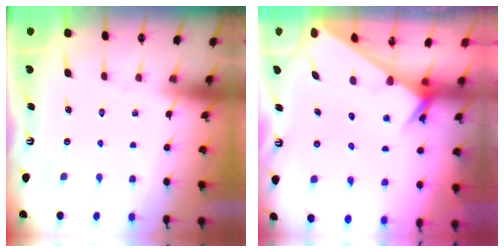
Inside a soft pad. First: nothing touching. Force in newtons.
{"total": 2.0, "press": 2.0, "slide": 0.1}